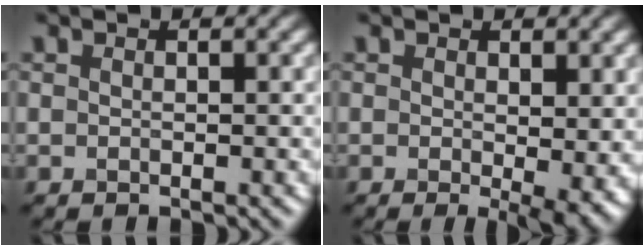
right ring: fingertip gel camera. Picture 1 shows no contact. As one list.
[{"total": 3.4, "force": [-0.3, 0.9, 3.3], "torque": [-0.041, -0.012, -0.003]}]